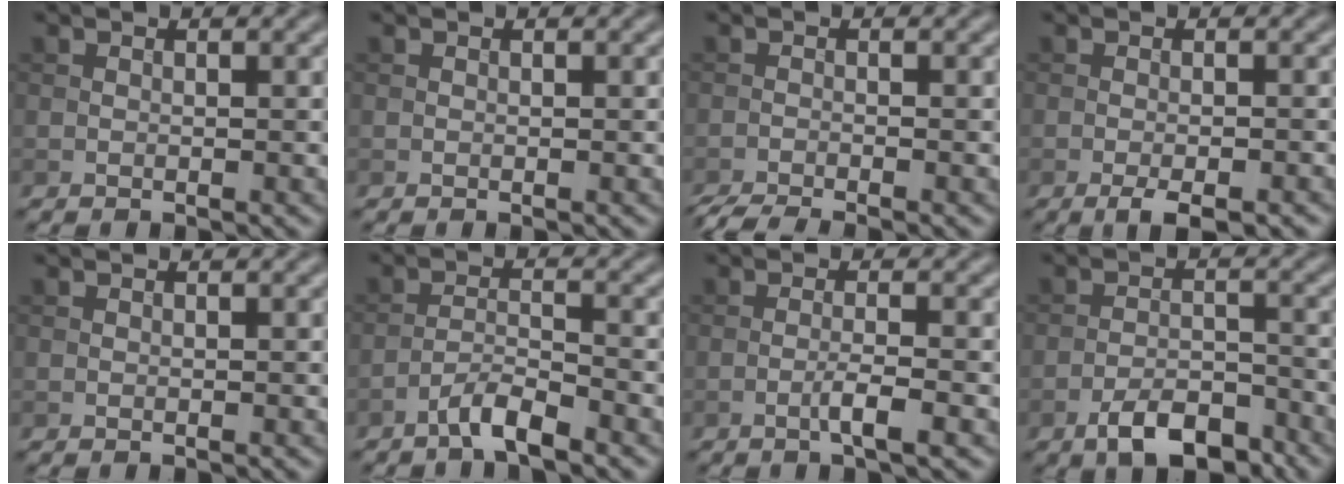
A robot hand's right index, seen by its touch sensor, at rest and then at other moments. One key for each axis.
{"total": 0.0}
{"total": 4.3, "fx": -3.7, "fy": 0.5, "fz": 2.2, "tx": -0.037, "ty": -0.016, "tz": -0.071}
{"total": 3.1, "fx": -2.0, "fy": 0.6, "fz": 2.3, "tx": -0.042, "ty": -0.003, "tz": -0.031}
{"total": 0.0}
{"total": 3.3, "fx": -2.5, "fy": 0.5, "fz": 2.0, "tx": -0.036, "ty": 0.008, "tz": -0.052}
{"total": 2.4, "fx": -1.0, "fy": 0.2, "fz": 2.1, "tx": -0.036, "ty": 0.007, "tz": -0.023}
{"total": 5.6, "fx": -3.9, "fy": 2.2, "fz": 3.4, "tx": -0.054, "ty": 0.001, "tz": -0.069}